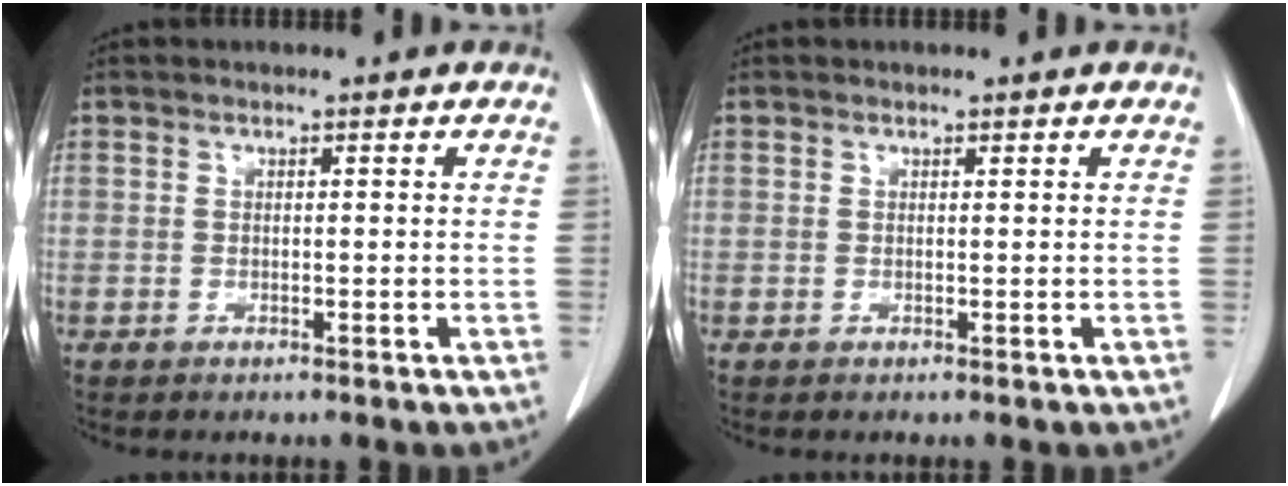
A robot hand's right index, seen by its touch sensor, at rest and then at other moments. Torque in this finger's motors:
{"motor_torque": [-0.12, 0.07, -0.01, -0.01]}